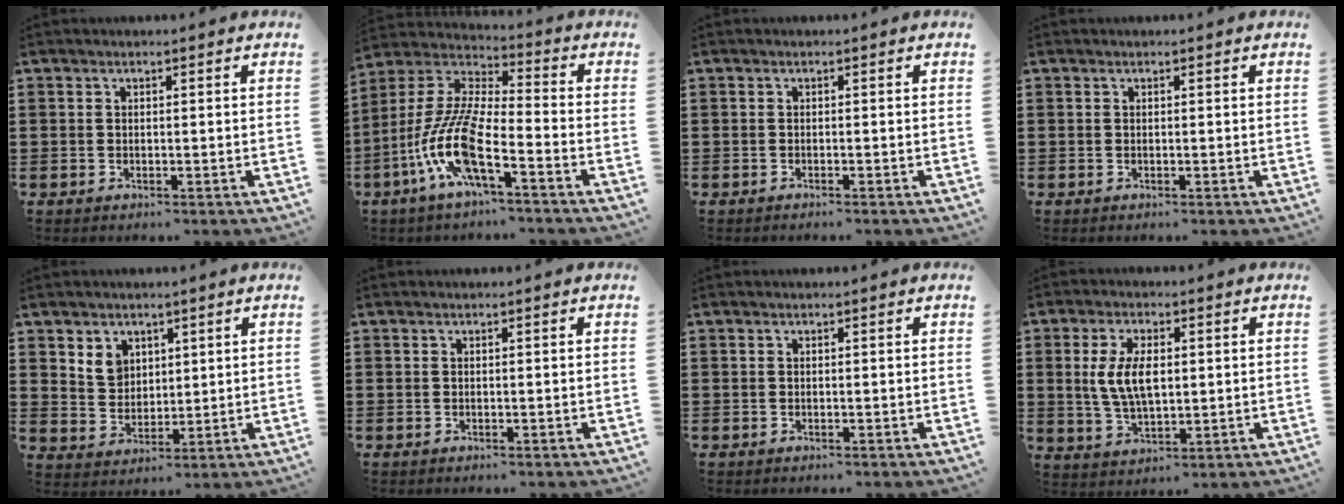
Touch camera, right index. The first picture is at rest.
{"total": 12.0, "force": [-6.3, 2.2, 9.9], "torque": [-0.241, -0.025, -0.131]}
{"total": 0.7, "force": [-0.6, -0.2, 0.1], "torque": [-0.002, -0.003, -0.013]}
{"total": 0.0}
{"total": 4.7, "force": [2.6, 3.8, 1.2], "torque": [-0.034, 0.011, 0.047]}
{"total": 0.0}
{"total": 0.0}
{"total": 7.2, "force": [0.8, 3.6, 6.2], "torque": [-0.128, 0.003, 0.007]}